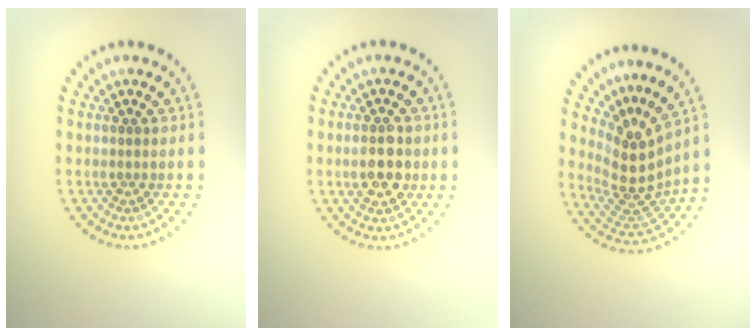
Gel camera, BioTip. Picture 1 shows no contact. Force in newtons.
{"total": 3.6, "press": 3.6, "slide": 0.2}
{"total": 4.0, "press": 2.8, "slide": 2.9}